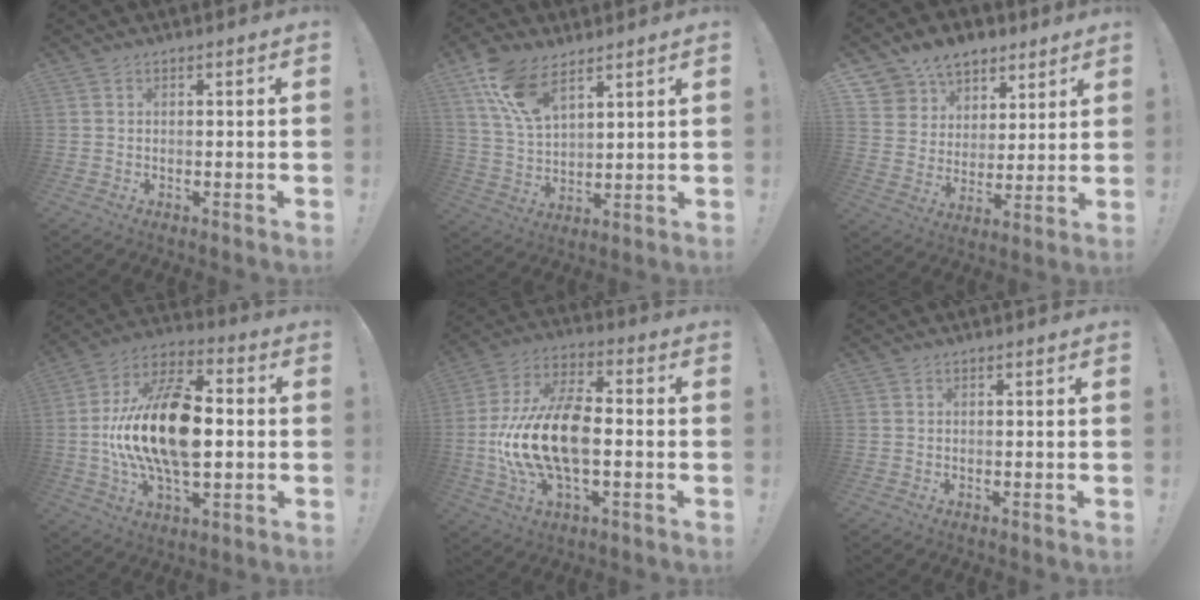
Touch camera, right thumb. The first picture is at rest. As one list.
[{"total": 12.8, "force": [8.2, 6.6, 7.3], "torque": [-0.135, -0.028, 0.159]}, {"total": 10.6, "force": [7.0, 7.7, 1.8], "torque": [-0.036, -0.054, 0.137]}, {"total": 23.7, "force": [-0.6, 13.0, 19.8], "torque": [-0.371, 0.014, -0.005]}, {"total": 19.8, "force": [-2.4, 10.6, 16.5], "torque": [-0.328, 0.007, -0.035]}, {"total": 0.0}]